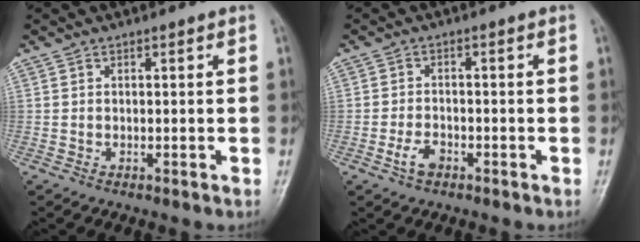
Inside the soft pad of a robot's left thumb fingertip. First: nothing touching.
{"total": 3.1, "force": [-1.7, 1.8, 1.9], "torque": [-0.038, 0.011, -0.030]}